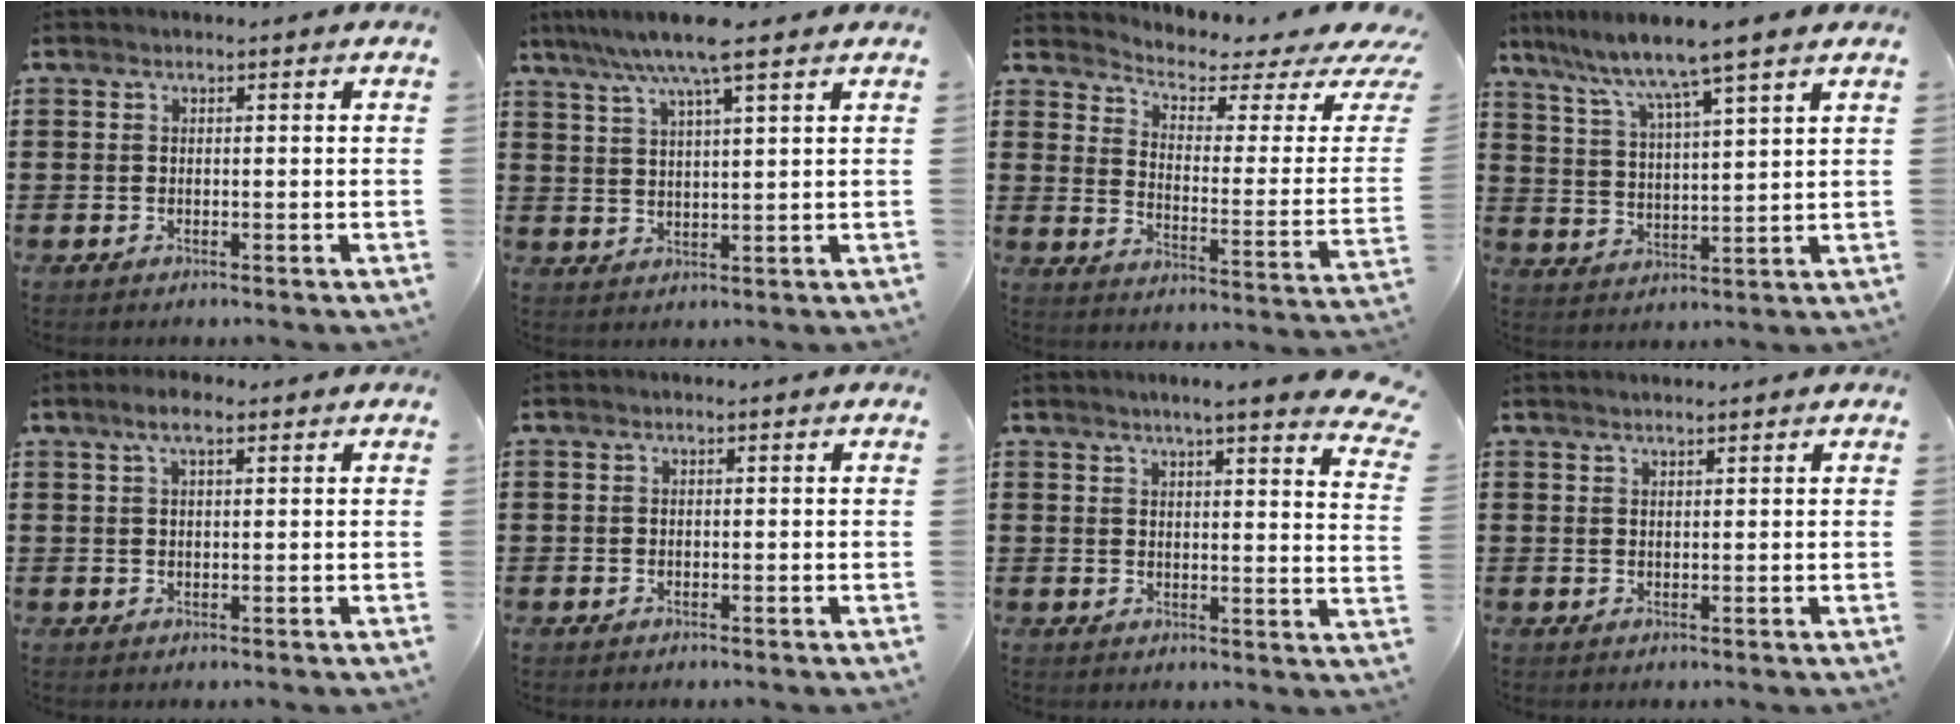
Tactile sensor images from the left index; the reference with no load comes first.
{"total": 8.5, "force": [6.4, 0.4, 5.5], "torque": [-0.123, -0.010, 0.113]}
{"total": 3.2, "force": [2.3, 0.9, 2.0], "torque": [-0.049, -0.030, 0.030]}
{"total": 6.5, "force": [5.4, -0.8, 3.6], "torque": [-0.094, -0.040, 0.084]}
{"total": 3.5, "force": [1.9, 1.0, 2.7], "torque": [-0.057, 0.007, 0.032]}
{"total": 0.0}
{"total": 4.4, "force": [3.7, -0.5, 2.4], "torque": [-0.053, -0.019, 0.060]}
{"total": 1.0, "force": [1.0, 0.0, 0.3], "torque": [-0.006, -0.001, 0.019]}